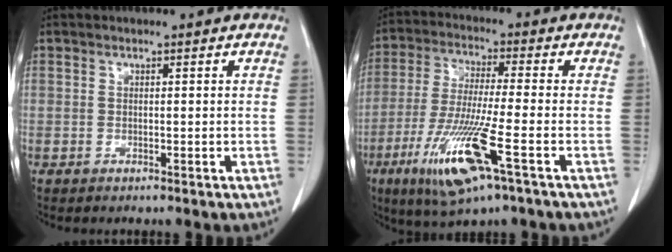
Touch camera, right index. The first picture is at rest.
{"total": 13.5, "force": [-5.9, 0.7, 12.1], "torque": [-0.251, -0.032, -0.106]}